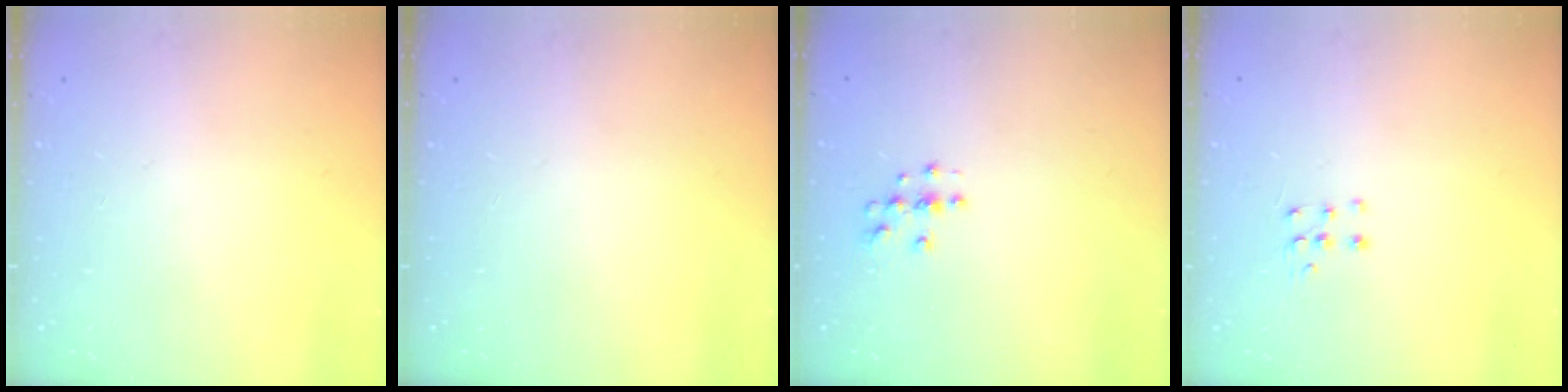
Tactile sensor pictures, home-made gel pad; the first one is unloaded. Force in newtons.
{"total": 0.0}
{"total": 3.7, "press": 3.7, "slide": 0.2}
{"total": 3.3, "press": 3.3, "slide": 0.5}